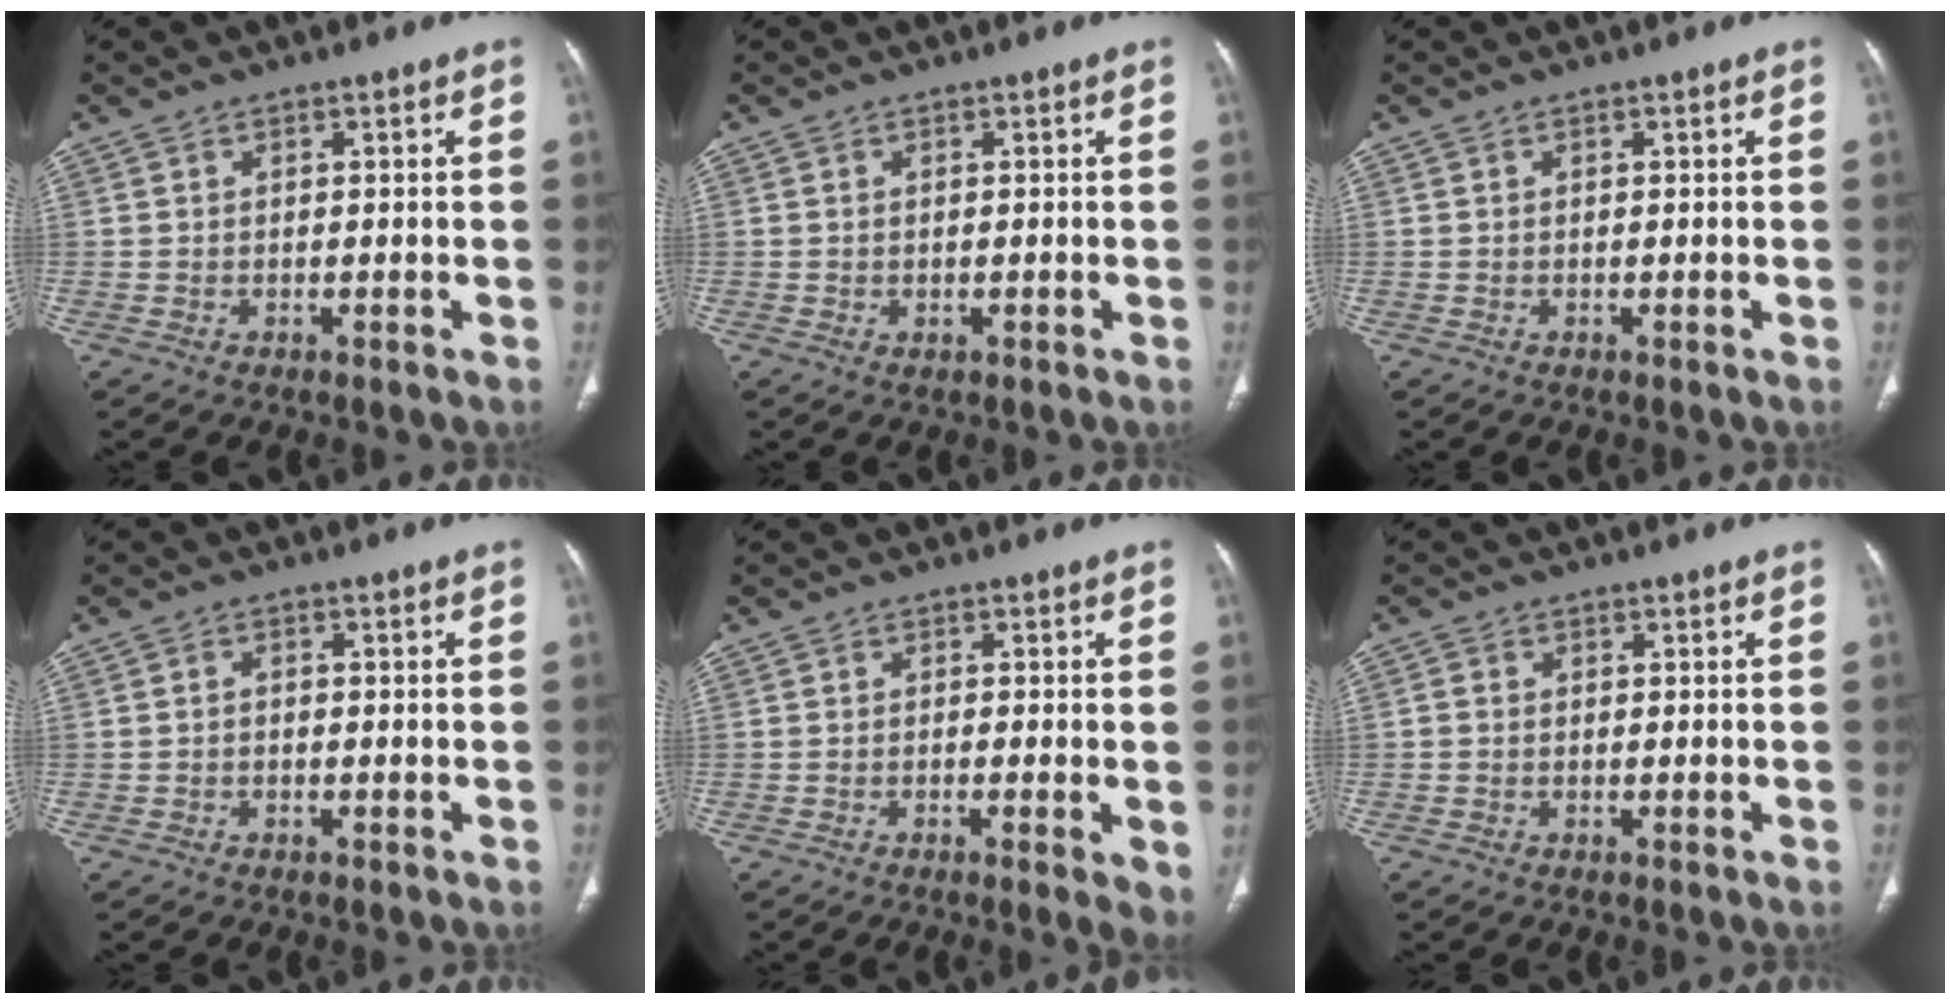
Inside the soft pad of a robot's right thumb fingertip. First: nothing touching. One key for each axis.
{"total": 0.8, "fx": -0.2, "fy": 0.5, "fz": 0.7, "tx": -0.018, "ty": 0.000, "tz": 0.000}
{"total": 0.0}
{"total": 1.0, "fx": -0.3, "fy": 0.7, "fz": 0.5, "tx": -0.006, "ty": 0.002, "tz": -0.008}
{"total": 4.3, "fx": -1.1, "fy": 0.8, "fz": 4.1, "tx": -0.068, "ty": -0.009, "tz": -0.022}
{"total": 1.0, "fx": -0.2, "fy": 0.9, "fz": 0.4, "tx": -0.006, "ty": 0.002, "tz": -0.005}